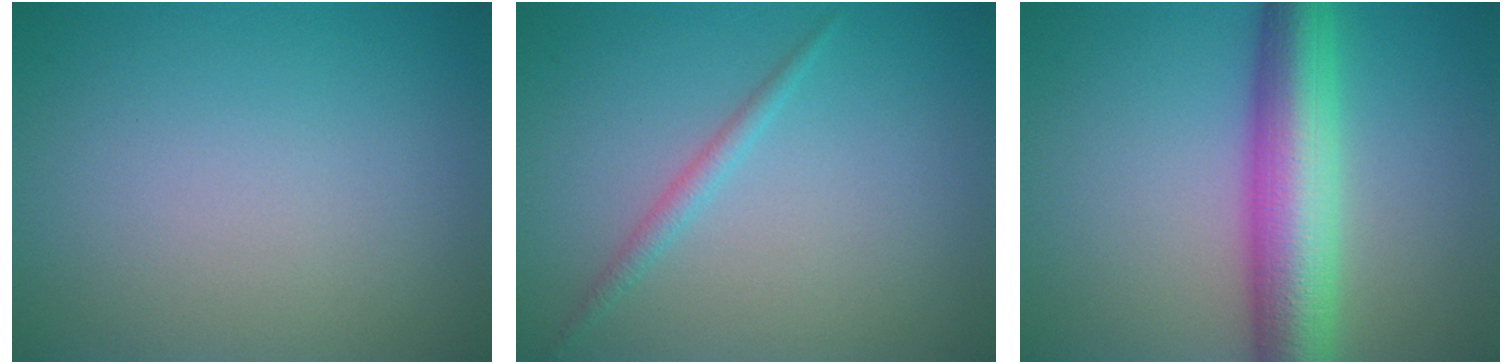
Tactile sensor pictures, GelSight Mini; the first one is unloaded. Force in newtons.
{"total": 1.3, "press": 1.3, "slide": 0.1}
{"total": 8.2, "press": 8.2, "slide": 0.2}